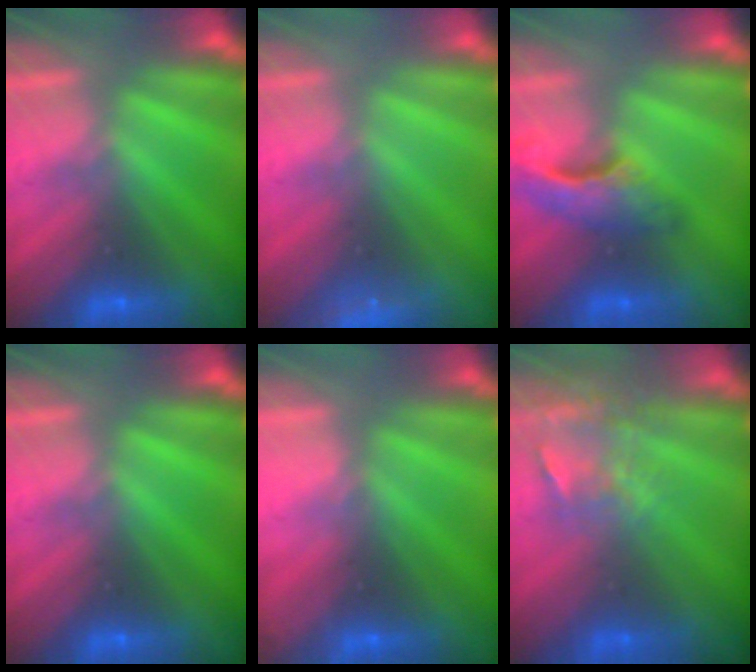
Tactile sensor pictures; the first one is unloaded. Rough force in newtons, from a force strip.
{"total": 2.3}
{"total": 4.6}
{"total": 0.0}
{"total": 2.3}
{"total": 4.4}